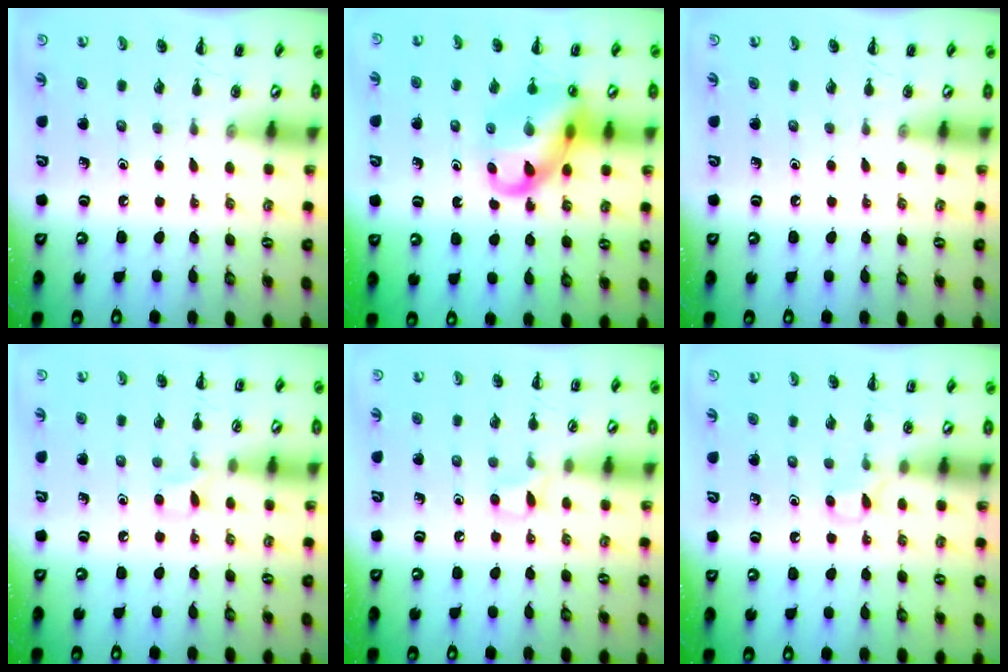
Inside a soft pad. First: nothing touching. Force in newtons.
{"total": 14.2, "press": 14.0, "slide": 2.5}
{"total": 0.0}
{"total": 3.6, "press": 3.4, "slide": 1.2}
{"total": 3.7, "press": 3.5, "slide": 1.2}
{"total": 3.5, "press": 3.3, "slide": 1.1}